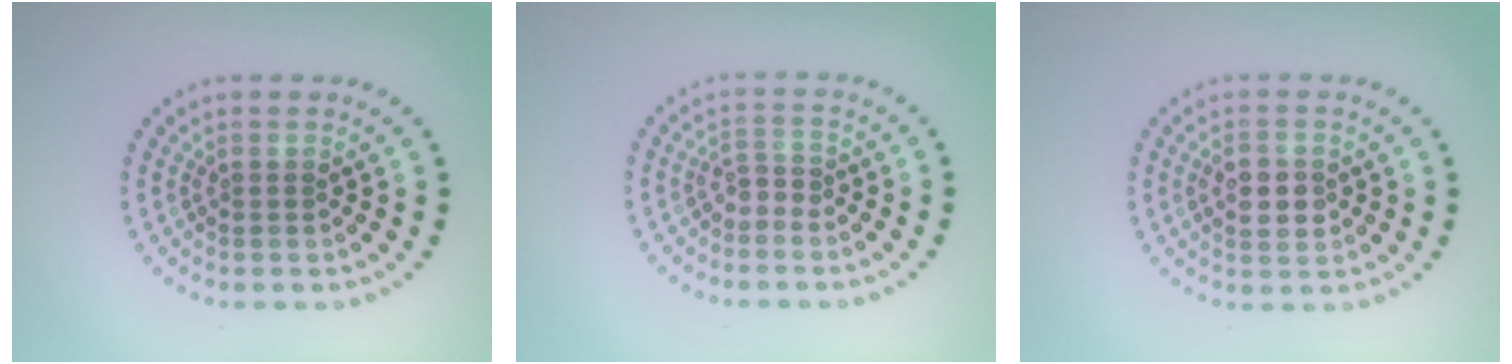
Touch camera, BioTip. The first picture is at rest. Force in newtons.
{"total": 1.1, "press": 0.7, "slide": 0.8}
{"total": 2.8, "press": 2.8, "slide": 0.1}